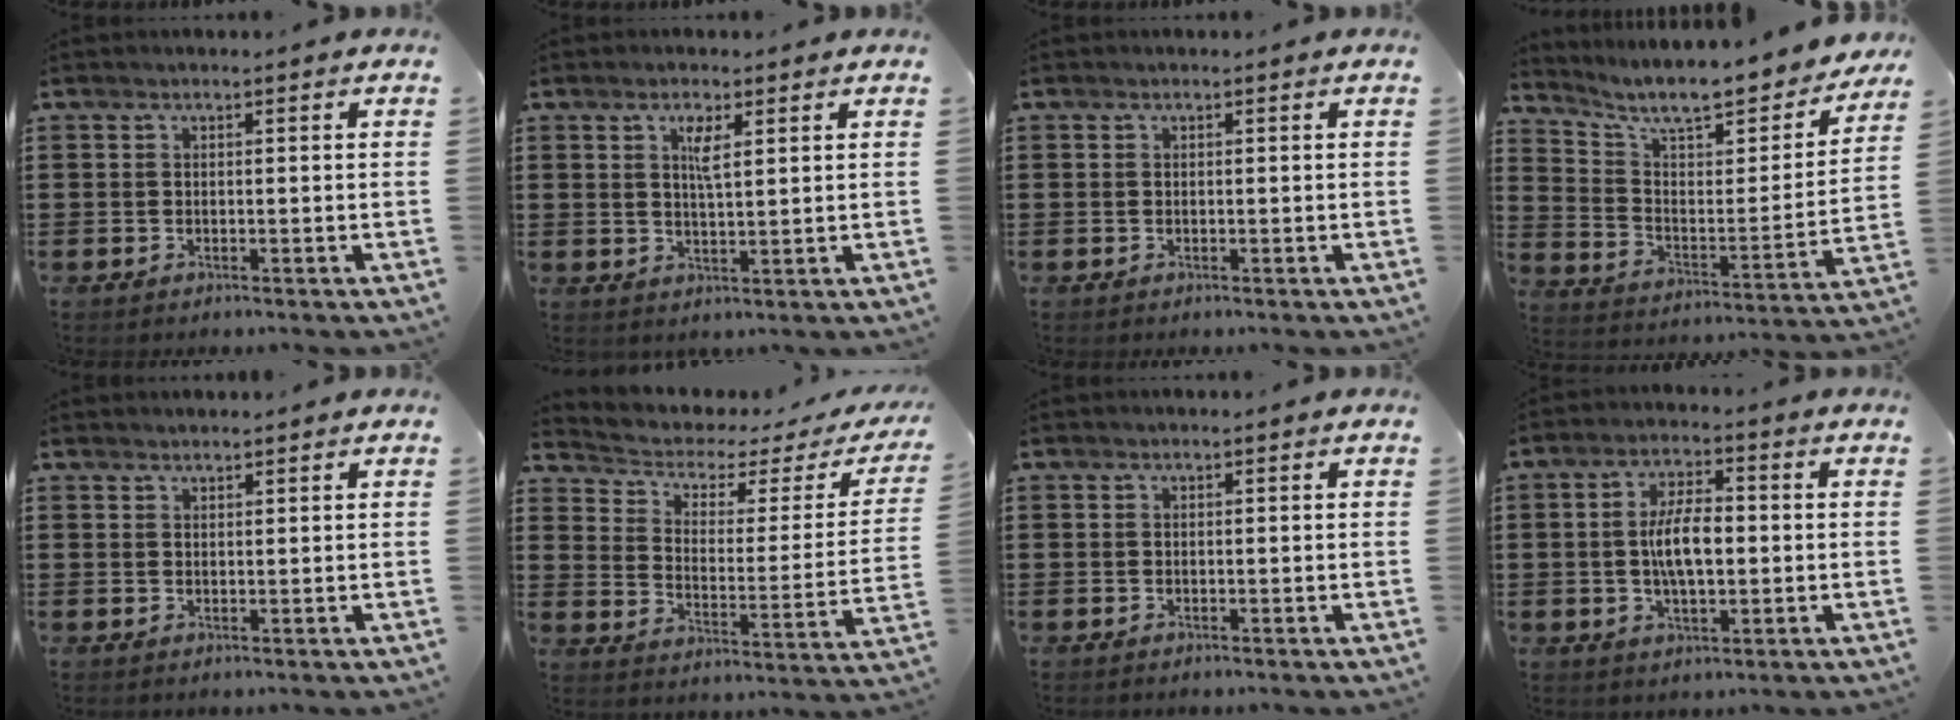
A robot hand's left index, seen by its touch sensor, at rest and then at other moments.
{"total": 3.3, "force": [1.6, 0.9, 2.7], "torque": [-0.052, 0.001, 0.024]}
{"total": 0.0}
{"total": 9.0, "force": [7.7, 1.4, 4.5], "torque": [-0.104, -0.062, 0.124]}
{"total": 1.1, "force": [1.1, 0.1, 0.0], "torque": [-0.002, -0.001, 0.021]}
{"total": 3.0, "force": [1.8, 1.7, 1.7], "torque": [-0.052, -0.016, 0.020]}
{"total": 0.0}
{"total": 6.9, "force": [0.0, 2.7, 6.4], "torque": [-0.117, 0.002, -0.007]}